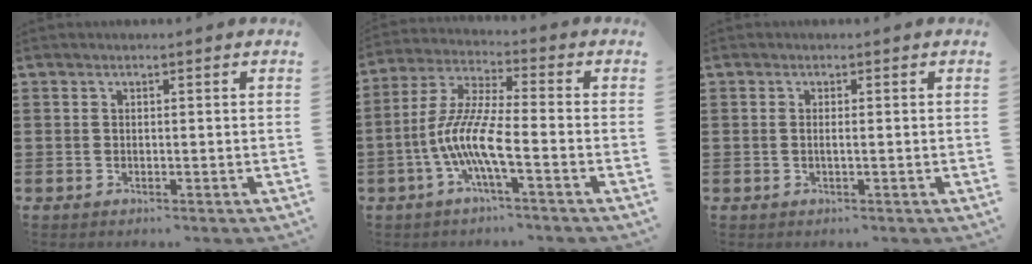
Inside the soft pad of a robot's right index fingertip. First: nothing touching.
{"total": 9.0, "force": [-3.4, 1.4, 8.3], "torque": [-0.186, -0.013, -0.070]}
{"total": 0.7, "force": [0.0, -0.2, 0.7], "torque": [-0.012, -0.002, 0.002]}